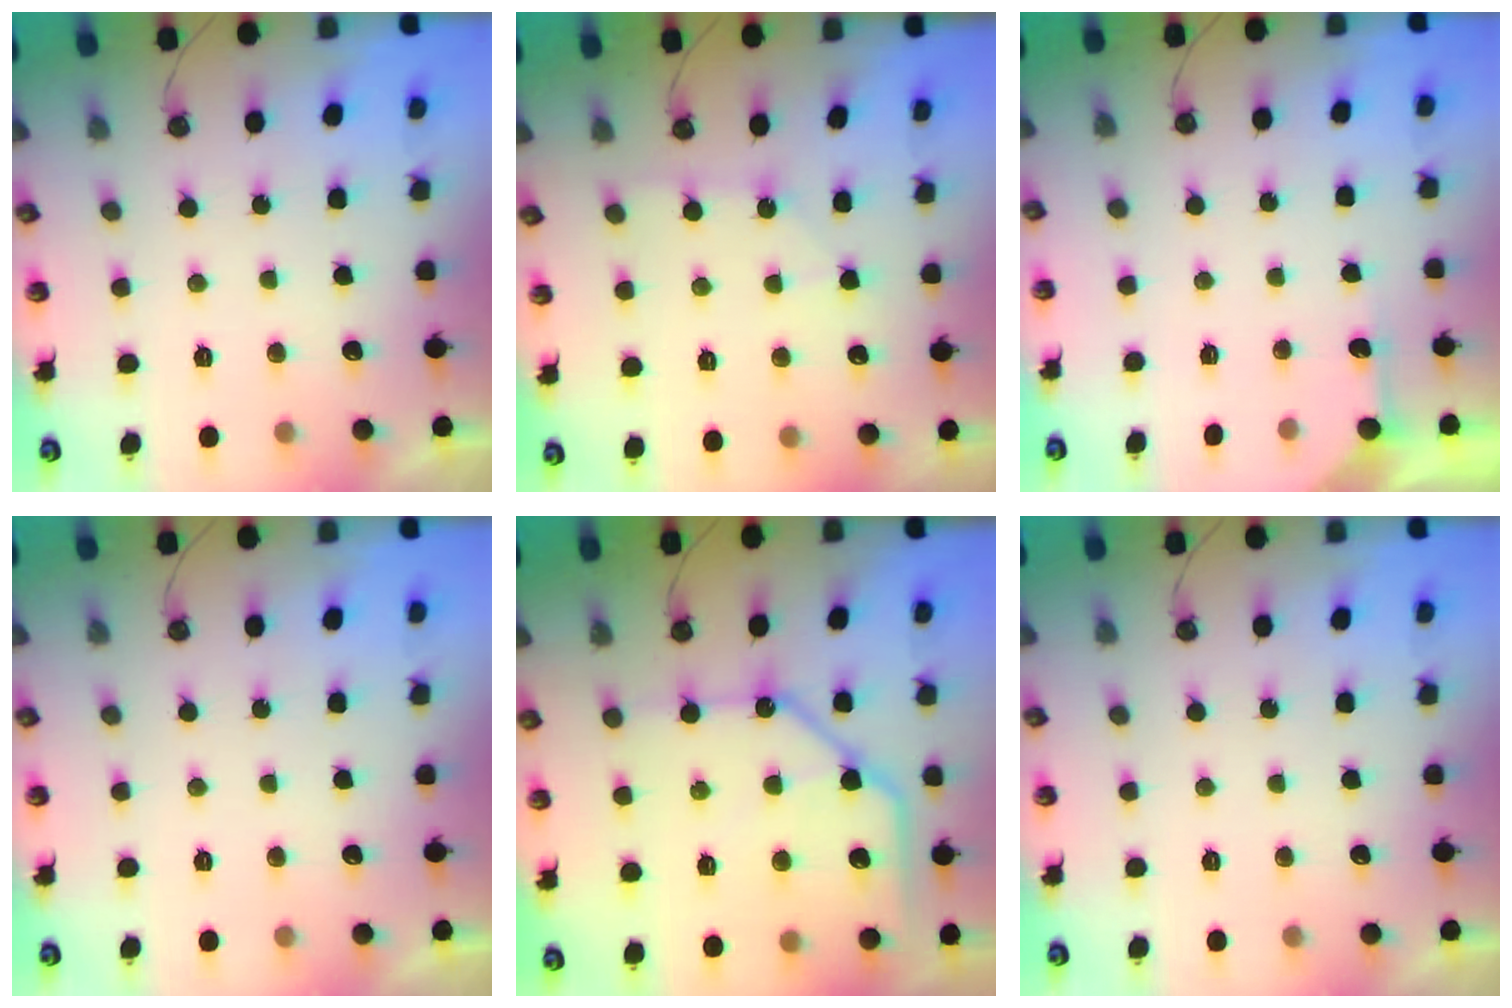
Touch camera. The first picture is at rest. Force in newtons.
{"total": 4.8, "press": 4.8, "slide": 0.5}
{"total": 2.6, "press": 2.6, "slide": 0.3}
{"total": 0.0}
{"total": 14.2, "press": 14.1, "slide": 1.9}
{"total": 0.0}